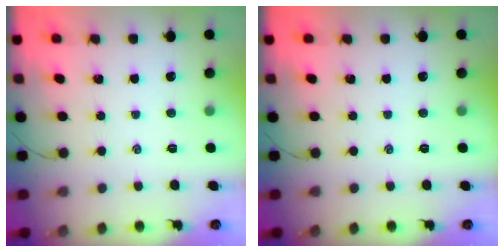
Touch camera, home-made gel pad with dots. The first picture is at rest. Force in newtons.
{"total": 0.0}